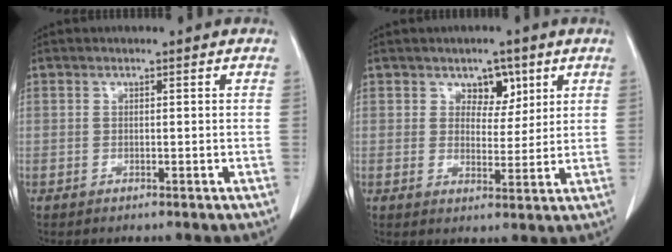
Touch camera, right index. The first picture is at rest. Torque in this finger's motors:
{"motor_torque": [0.40, 0.22, 0.07, 0.00]}